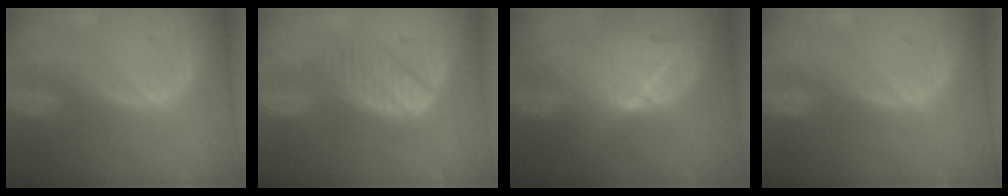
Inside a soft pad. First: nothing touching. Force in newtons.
{"total": 6.2, "press": 5.8, "slide": 2.3}
{"total": 9.1, "press": 8.1, "slide": 4.0}
{"total": 0.0}